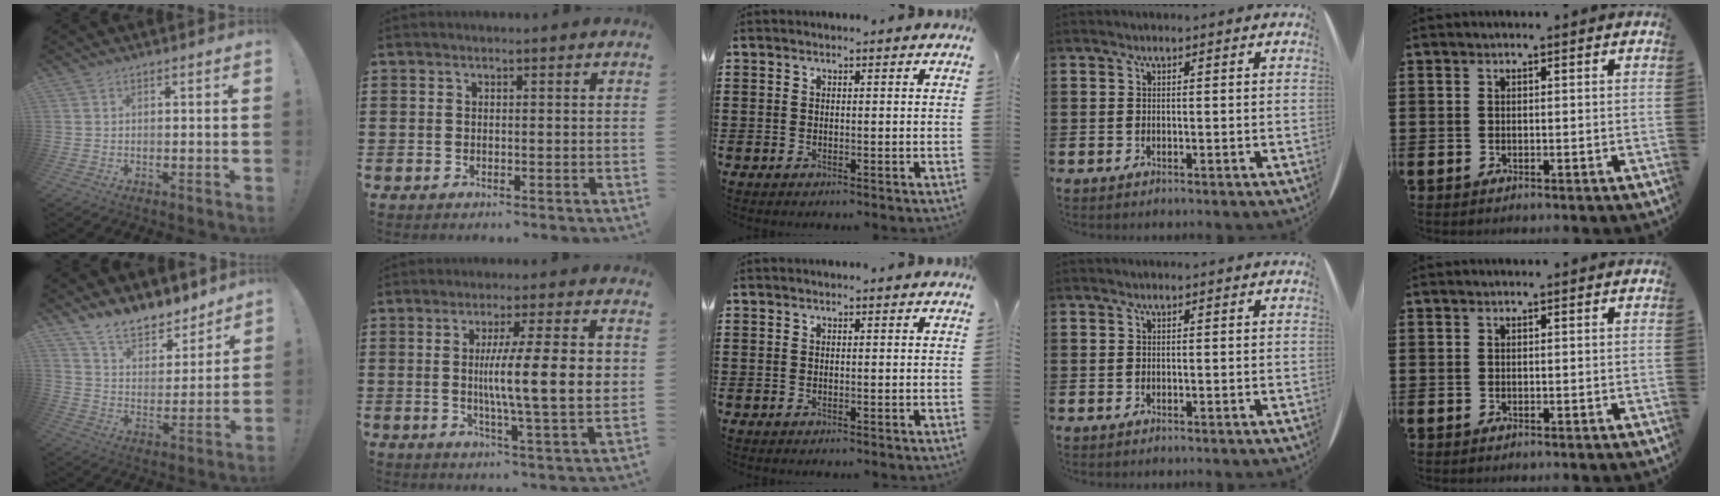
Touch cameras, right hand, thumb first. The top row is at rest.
{"thumb": {"total": 11.6, "force": [10.2, 4.3, 3.3], "torque": [-0.070, -0.078, 0.193]}, "index": {"total": 12.1, "force": [1.1, 1.7, 11.9], "torque": [-0.196, -0.002, 0.013]}}